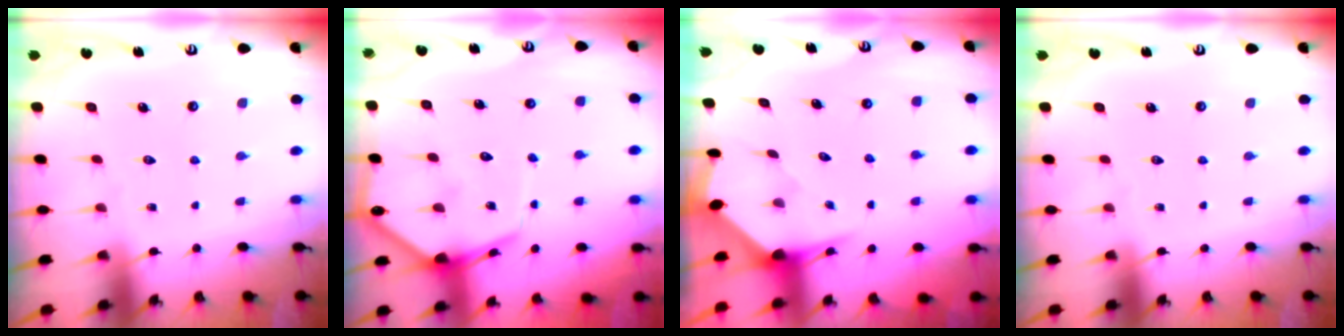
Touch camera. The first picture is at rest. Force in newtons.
{"total": 8.7, "press": 8.7, "slide": 0.9}
{"total": 3.3, "press": 3.2, "slide": 0.4}
{"total": 0.0}